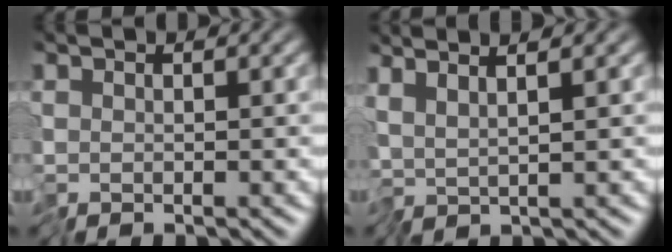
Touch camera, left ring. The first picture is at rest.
{"total": 2.4, "force": [1.4, -0.1, 2.0], "torque": [-0.037, 0.011, 0.019]}